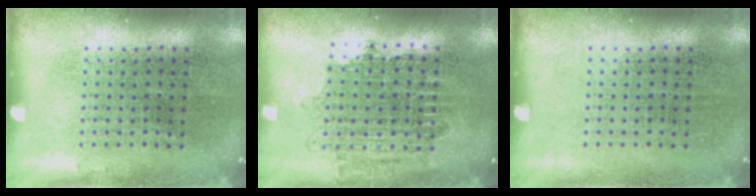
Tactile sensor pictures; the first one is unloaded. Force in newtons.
{"total": 1.6, "press": 1.3, "slide": 0.9}
{"total": 0.0}